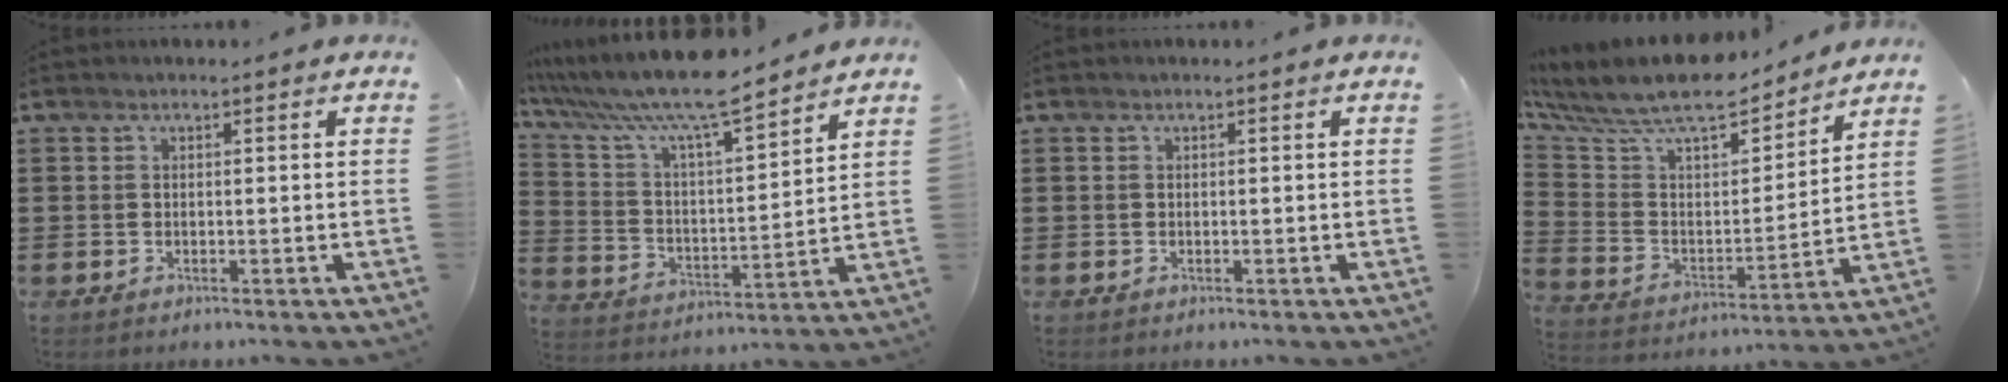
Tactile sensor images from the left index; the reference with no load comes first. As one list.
[{"total": 10.4, "force": [9.0, 0.9, 5.2], "torque": [-0.137, -0.056, 0.152]}, {"total": 0.0}, {"total": 10.8, "force": [9.2, 2.8, 4.9], "torque": [-0.135, -0.061, 0.159]}]